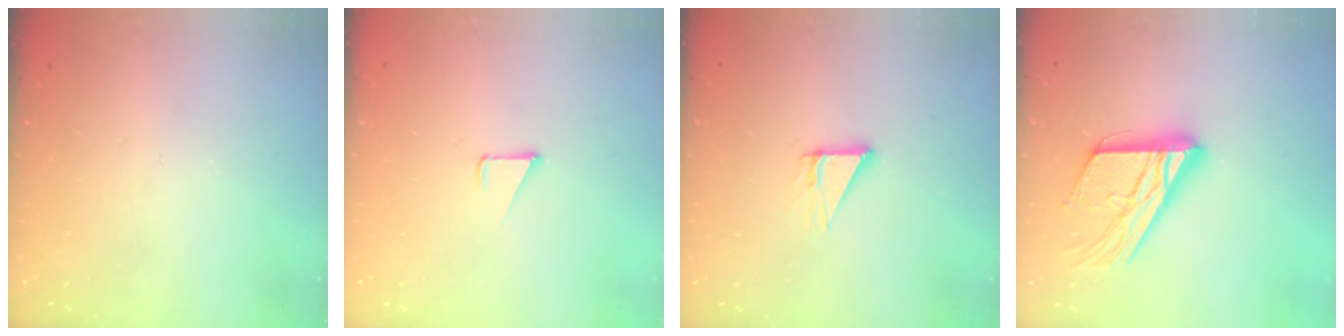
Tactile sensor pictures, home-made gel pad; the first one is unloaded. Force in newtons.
{"total": 2.4, "press": 2.4, "slide": 0.2}
{"total": 4.6, "press": 4.6, "slide": 0.2}
{"total": 17.5, "press": 17.4, "slide": 1.4}